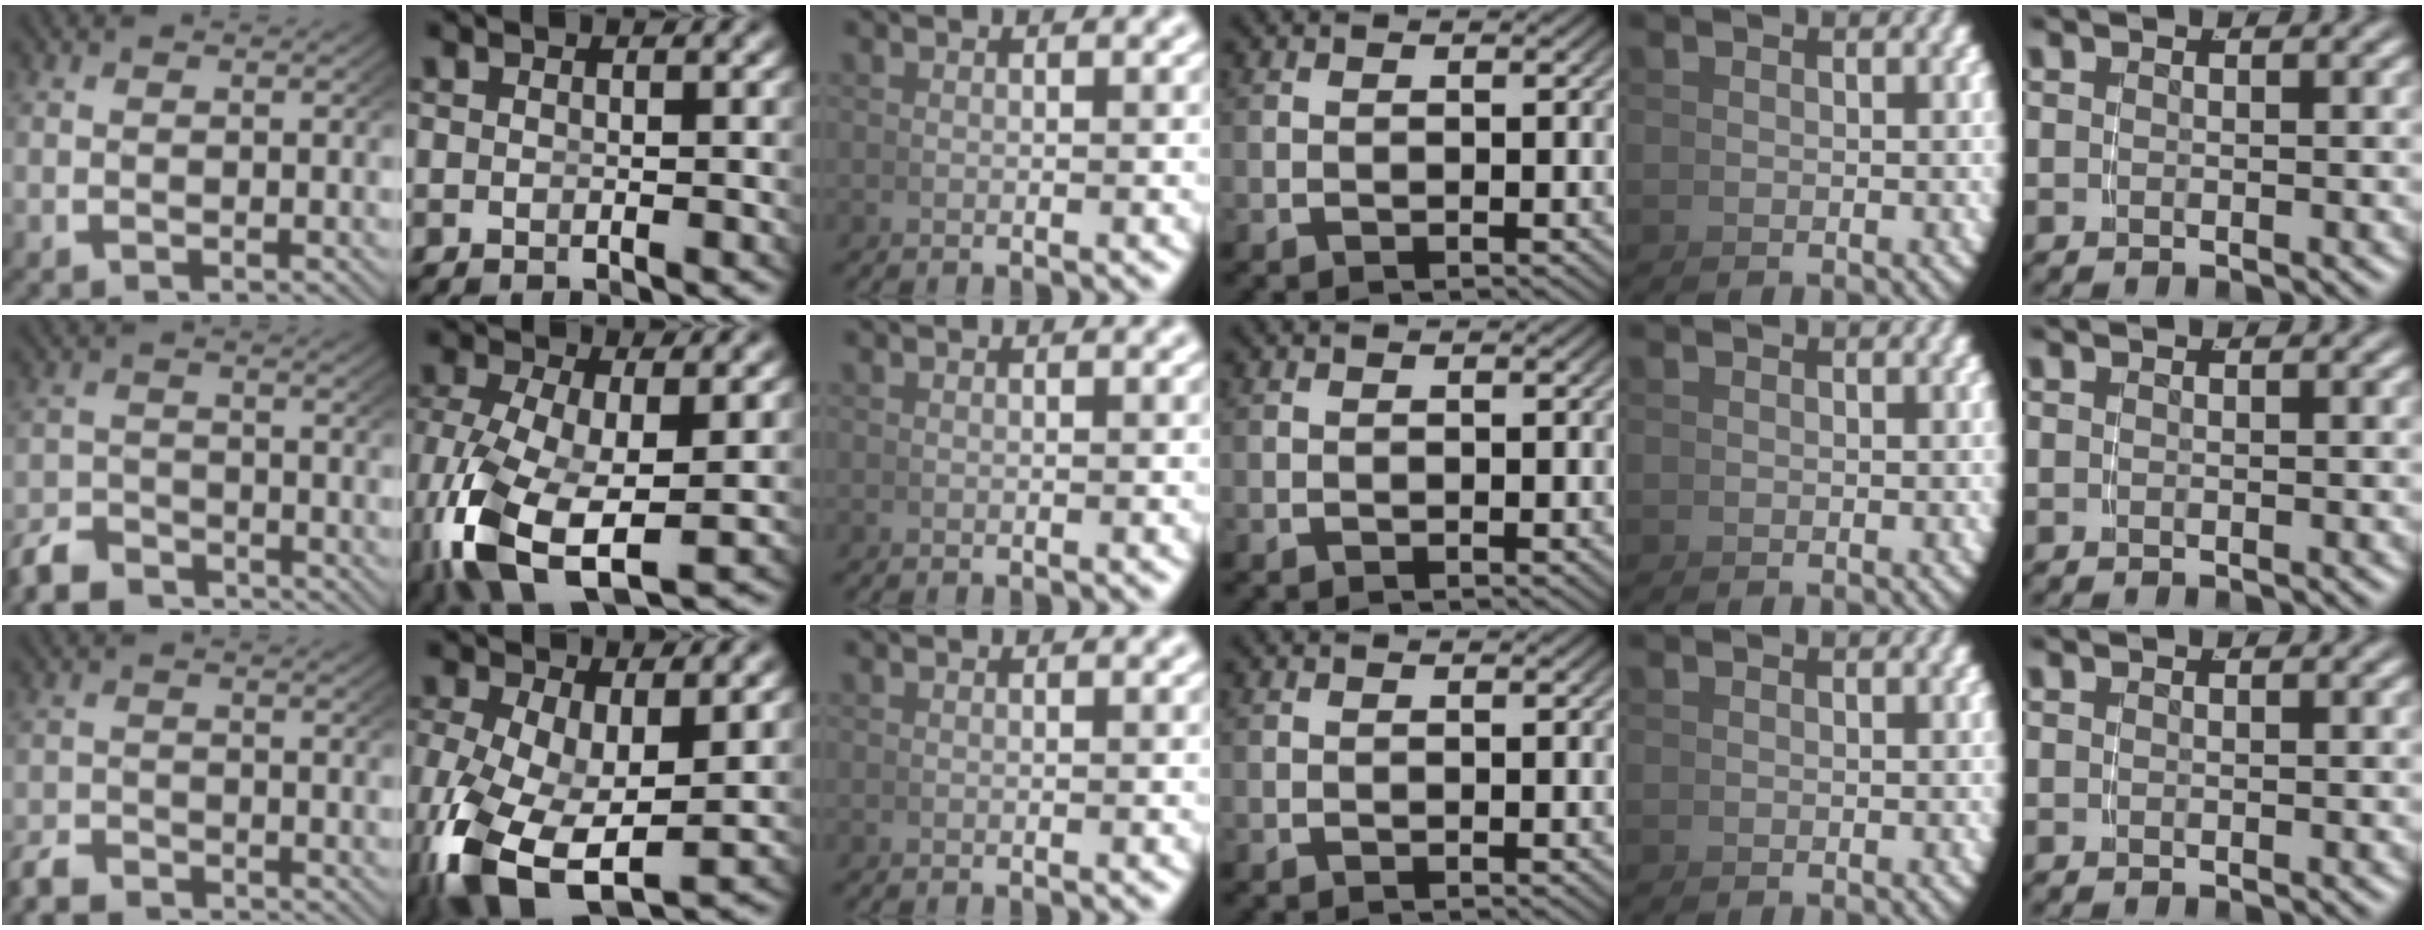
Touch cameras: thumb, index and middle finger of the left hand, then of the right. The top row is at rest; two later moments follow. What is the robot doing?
{"motion": "grasp_and_lifting", "object": "coin"}